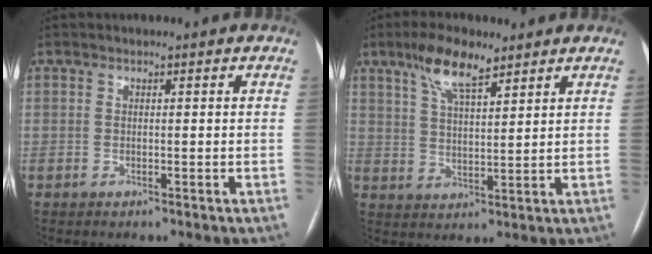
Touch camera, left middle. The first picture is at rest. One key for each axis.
{"total": 7.8, "fx": 5.3, "fy": 2.0, "fz": 5.3, "tx": -0.108, "ty": 0.011, "tz": 0.101}